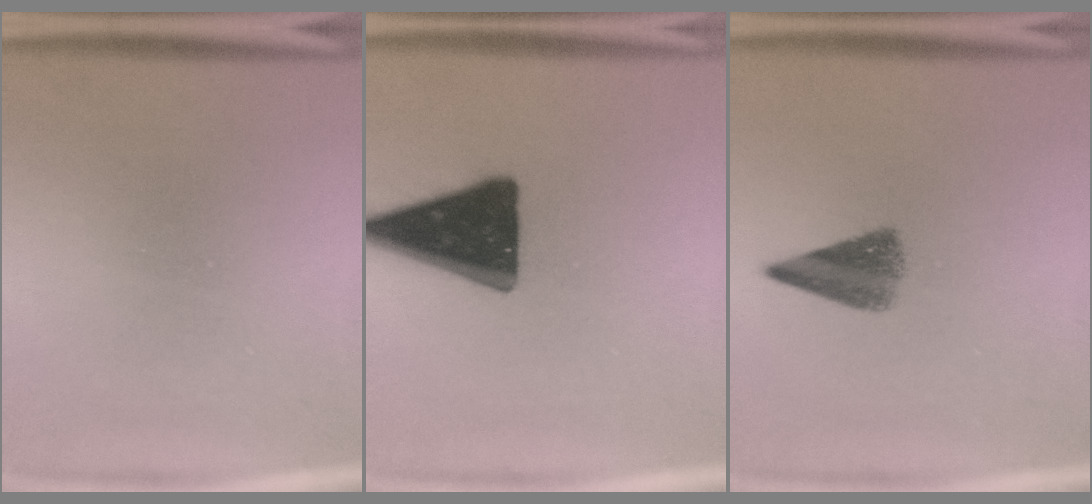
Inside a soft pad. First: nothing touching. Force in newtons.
{"total": 19.6}
{"total": 5.4}